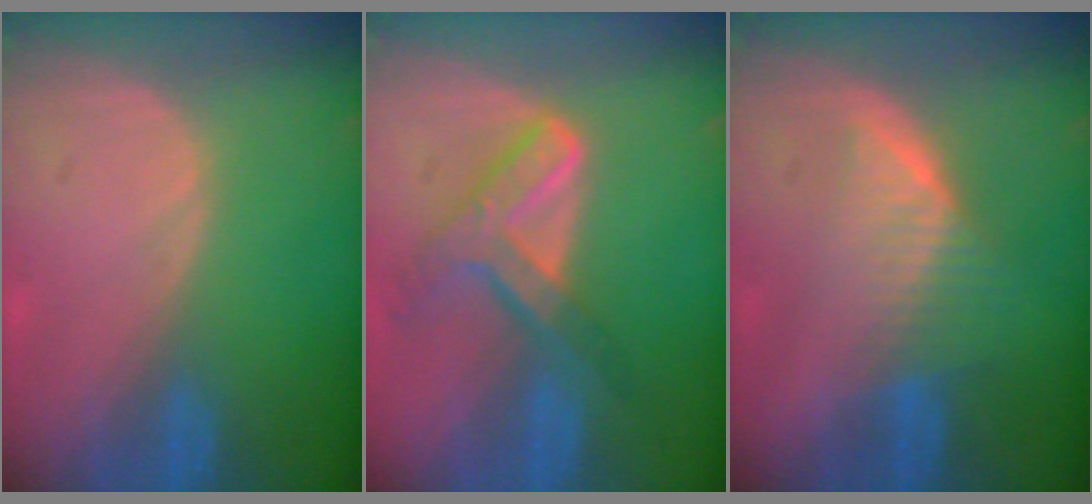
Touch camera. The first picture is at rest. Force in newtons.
{"total": 7.5, "press": 6.2, "slide": 4.2}
{"total": 6.5, "press": 5.8, "slide": 2.9}